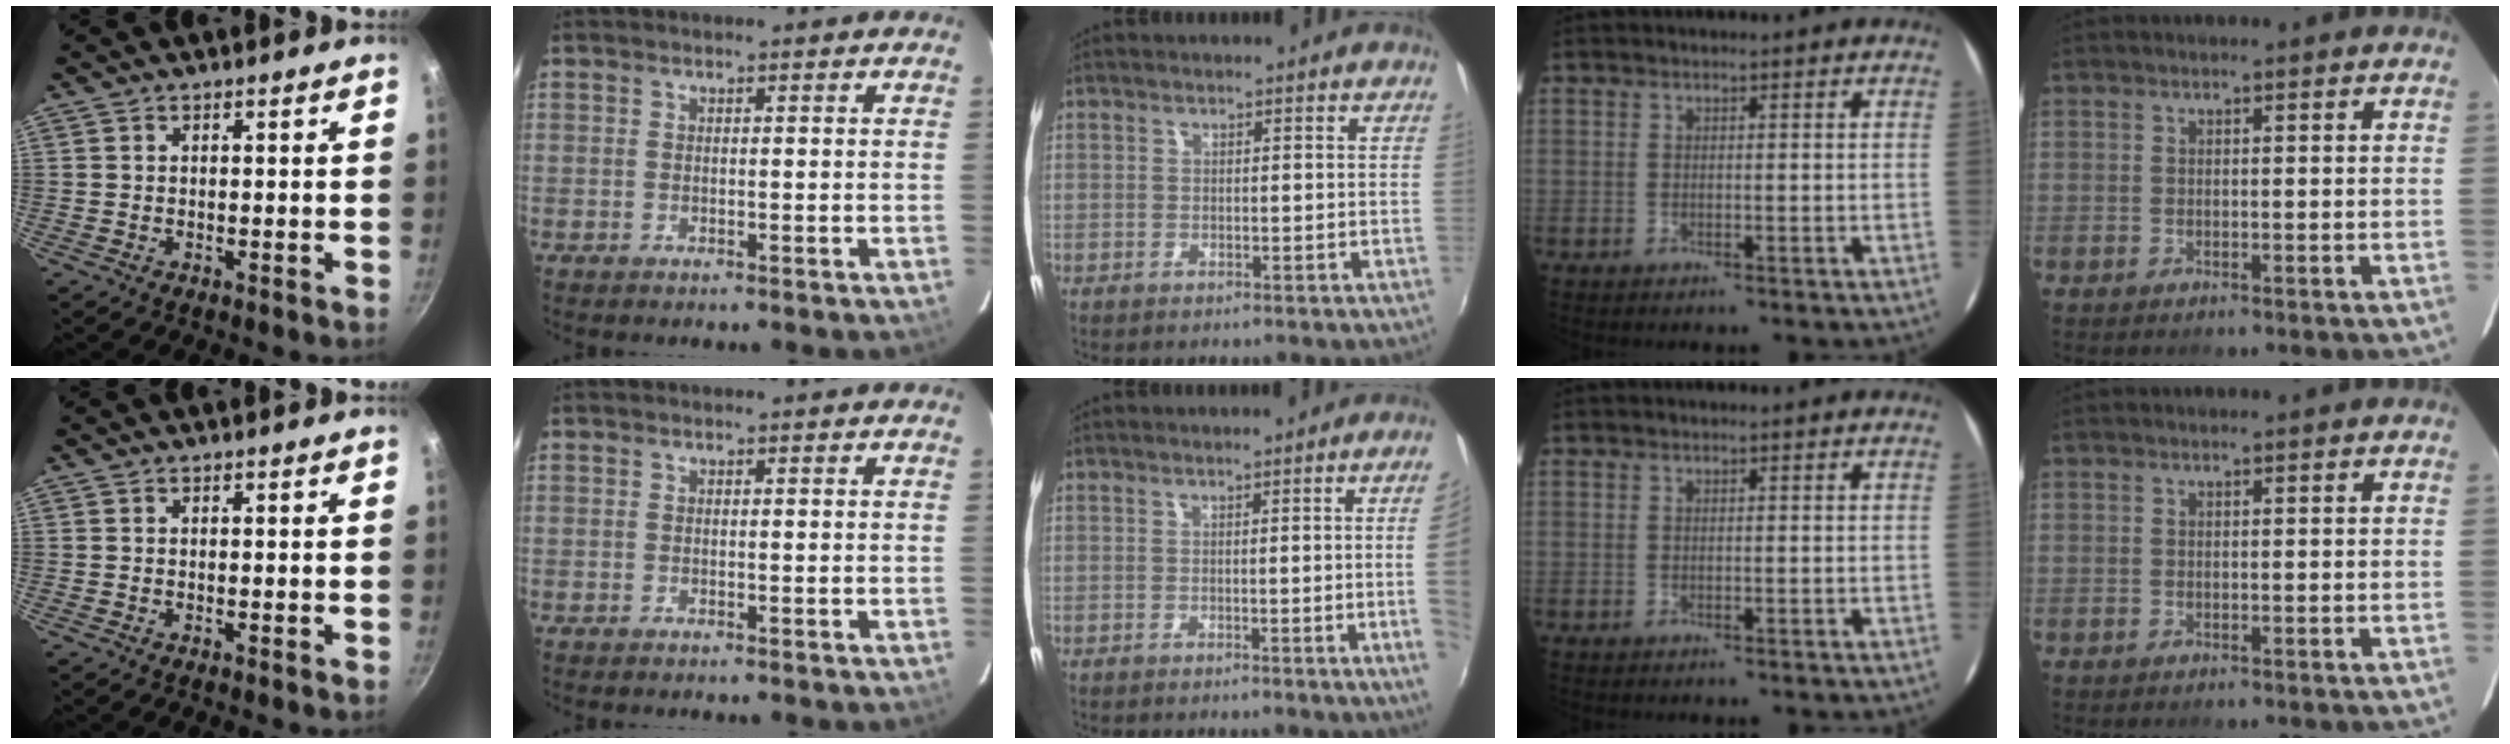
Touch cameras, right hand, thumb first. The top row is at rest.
{"middle": {"total": 6.9, "force": [0.0, -2.1, 6.5], "torque": [-0.088, -0.010, 0.001]}}